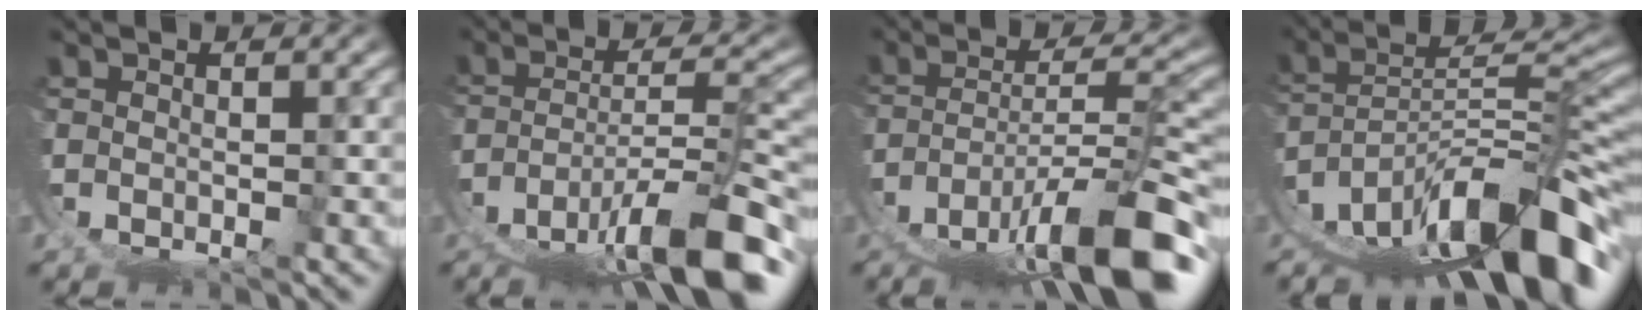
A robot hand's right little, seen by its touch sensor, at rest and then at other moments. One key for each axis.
{"total": 9.1, "fx": -4.6, "fy": 3.1, "fz": 7.2, "tx": -0.113, "ty": -0.018, "tz": -0.050}
{"total": 10.1, "fx": -5.0, "fy": 3.5, "fz": 8.1, "tx": -0.127, "ty": -0.019, "tz": -0.052}
{"total": 12.0, "fx": -4.5, "fy": 5.2, "fz": 9.8, "tx": -0.147, "ty": -0.011, "tz": -0.053}